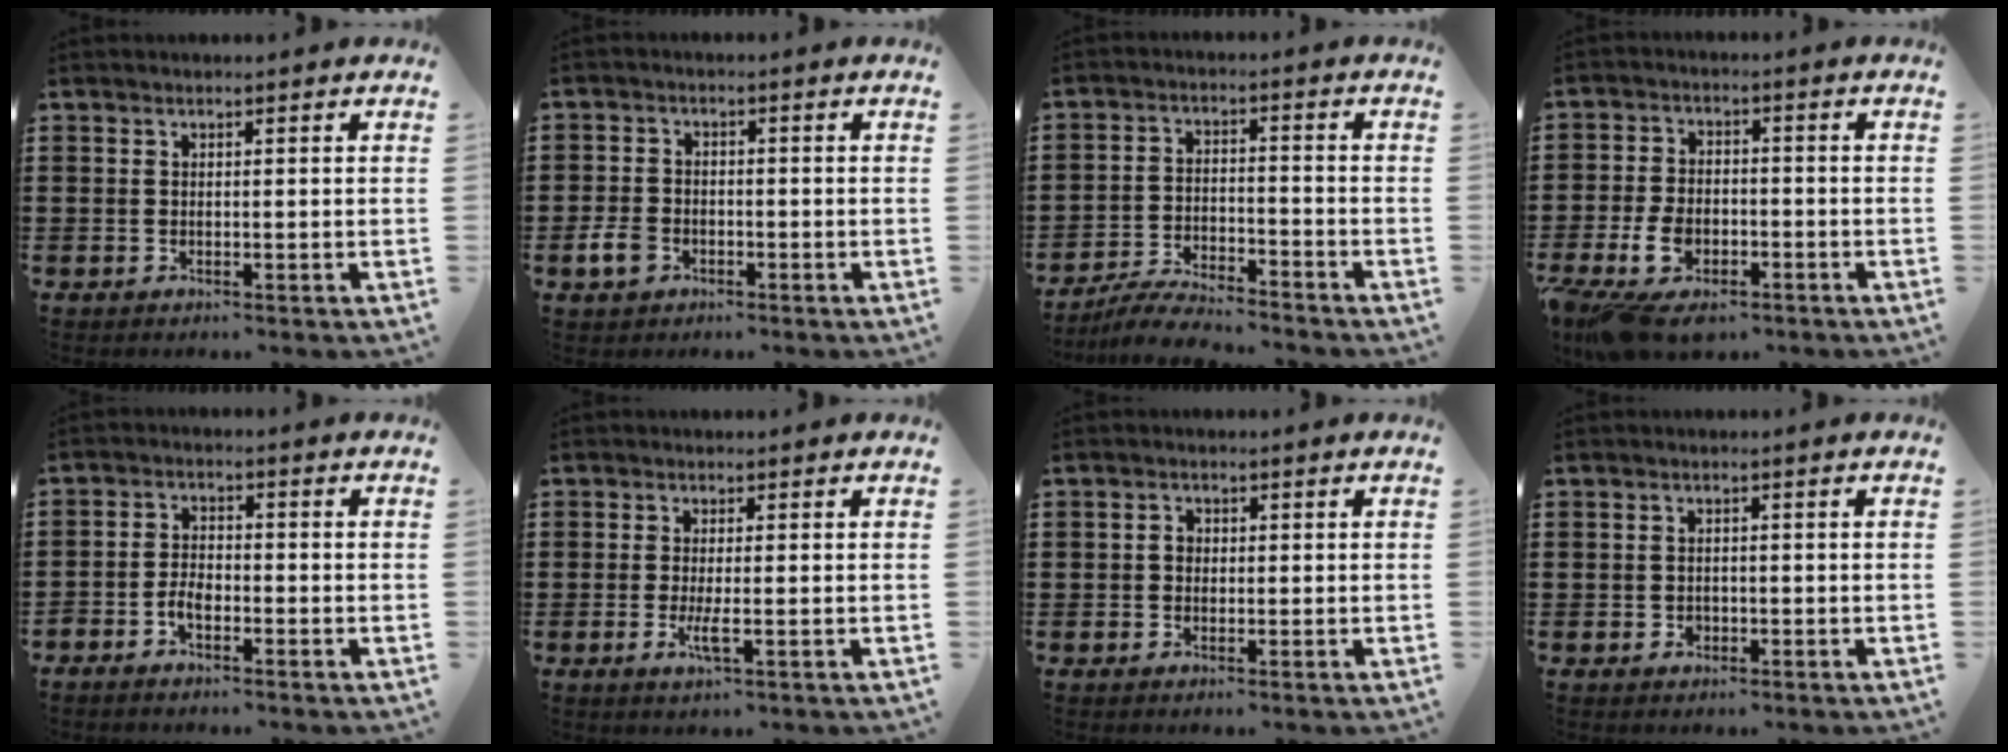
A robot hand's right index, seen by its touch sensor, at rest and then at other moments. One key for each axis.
{"total": 3.8, "fx": -1.8, "fy": 2.6, "fz": 2.1, "tx": -0.062, "ty": -0.005, "tz": -0.040}
{"total": 5.4, "fx": -5.2, "fy": 0.2, "fz": 1.4, "tx": -0.030, "ty": 0.000, "tz": -0.102}
{"total": 6.5, "fx": -3.7, "fy": 3.6, "fz": 3.9, "tx": -0.101, "ty": 0.000, "tz": -0.074}
{"total": 2.8, "fx": -1.7, "fy": 1.3, "fz": 1.7, "tx": -0.040, "ty": 0.004, "tz": -0.036}
{"total": 2.9, "fx": -0.7, "fy": 0.5, "fz": 2.7, "tx": -0.062, "ty": -0.008, "tz": -0.017}
{"total": 1.2, "fx": 0.0, "fy": 1.1, "fz": 0.6, "tx": -0.013, "ty": 0.005, "tz": -0.001}
{"total": 1.1, "fx": -0.4, "fy": 0.9, "fz": 0.4, "tx": -0.010, "ty": 0.002, "tz": -0.009}